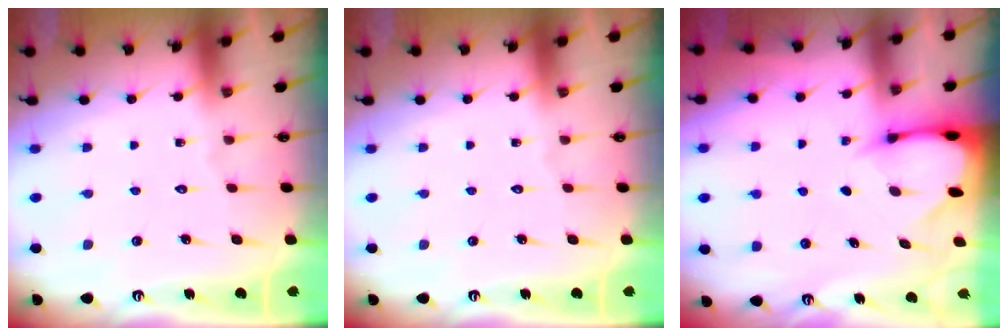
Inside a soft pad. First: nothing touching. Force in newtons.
{"total": 0.0}
{"total": 3.1, "press": 3.1, "slide": 0.4}